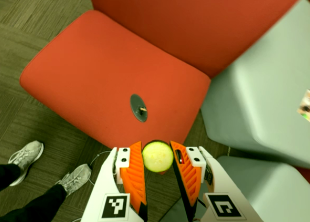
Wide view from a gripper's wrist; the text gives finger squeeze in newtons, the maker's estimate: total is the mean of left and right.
{"total": 8.4, "left": 8.6, "right": 8.3}